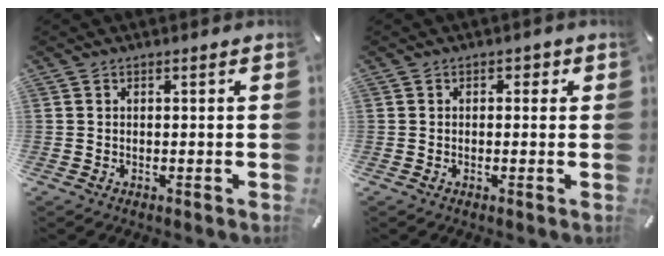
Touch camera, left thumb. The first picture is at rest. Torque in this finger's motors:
{"motor_torque": [-0.06, -0.11, 0.02, 0.09, 0.01]}